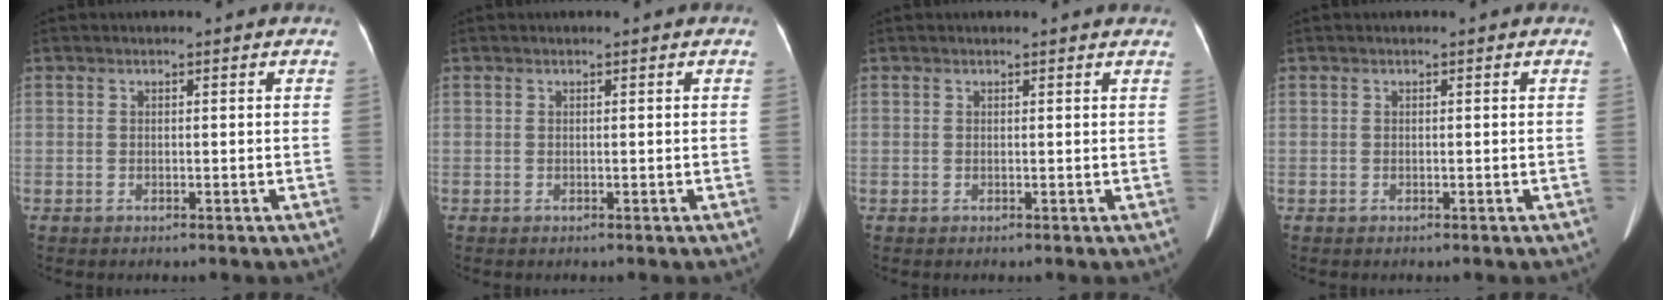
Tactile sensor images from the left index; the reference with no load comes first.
{"total": 0.0}
{"total": 2.2, "force": [2.1, 0.4, 0.4], "torque": [-0.015, 0.006, 0.011]}
{"total": 0.0}